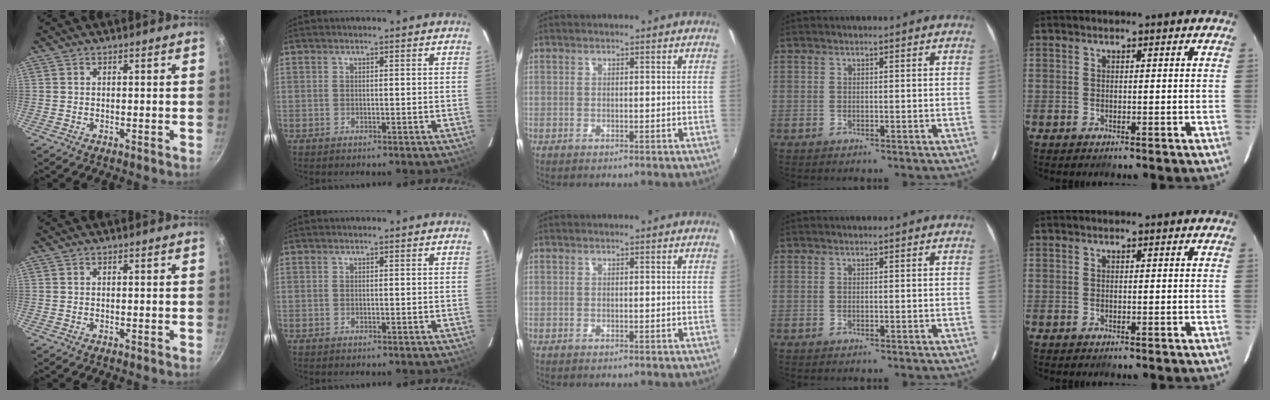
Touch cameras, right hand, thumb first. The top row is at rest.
{}